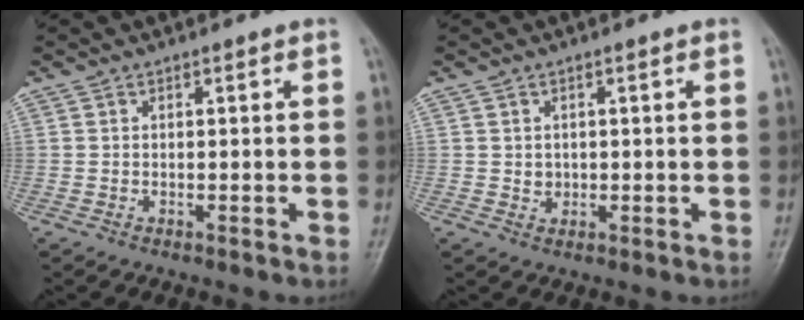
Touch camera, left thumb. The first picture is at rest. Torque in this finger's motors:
{"motor_torque": [-0.11, 0.02, 0.07, -0.01, 0.00]}